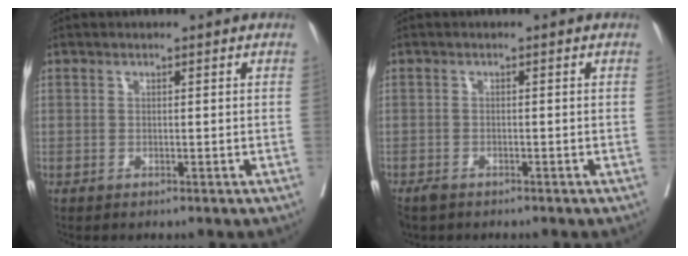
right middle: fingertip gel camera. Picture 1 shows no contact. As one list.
[{"total": 1.8, "force": [-1.4, 0.9, 0.6], "torque": [-0.014, -0.002, -0.022]}]